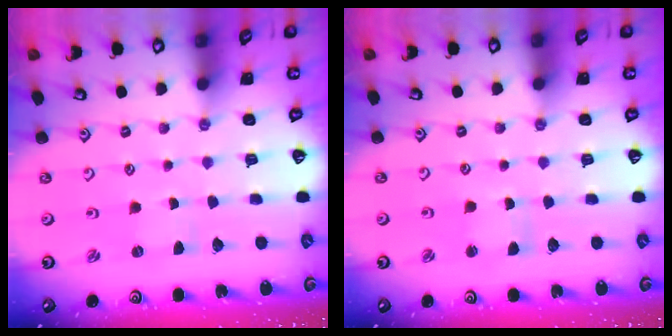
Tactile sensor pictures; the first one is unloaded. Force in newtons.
{"total": 2.0, "press": 2.0, "slide": 0.3}